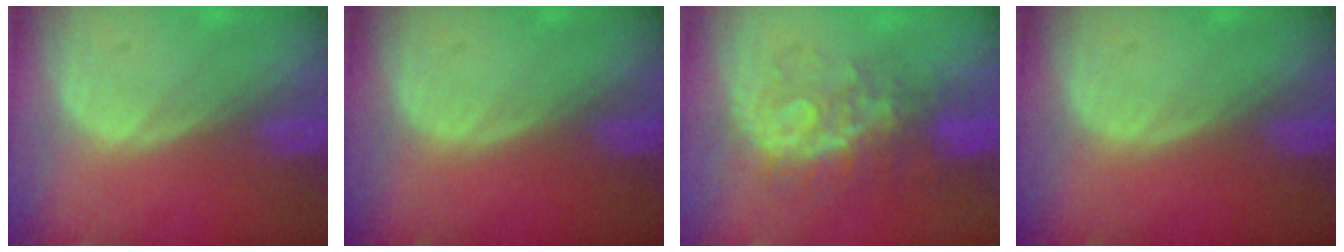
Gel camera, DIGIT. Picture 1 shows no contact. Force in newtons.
{"total": 0.0}
{"total": 7.7, "press": 7.4, "slide": 2.1}
{"total": 0.0}